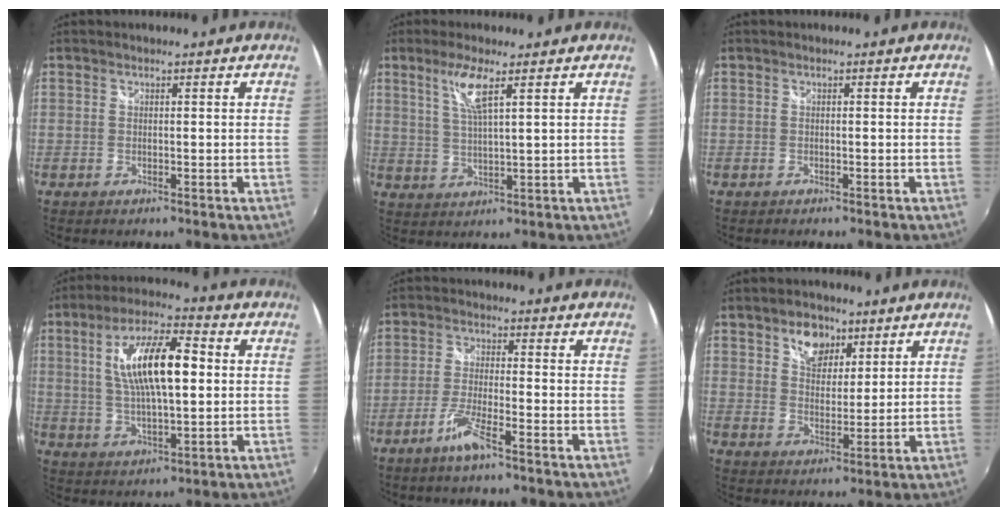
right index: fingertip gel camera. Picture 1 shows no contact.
{"total": 5.7, "force": [3.0, 0.4, 4.9], "torque": [-0.100, -0.003, 0.061]}
{"total": 0.5, "force": [-0.5, 0.0, 0.0], "torque": [-0.003, -0.004, -0.010]}
{"total": 14.4, "force": [2.4, 4.8, 13.4], "torque": [-0.242, 0.013, 0.043]}
{"total": 5.3, "force": [-3.7, 0.0, 3.8], "torque": [-0.090, -0.002, -0.074]}
{"total": 7.3, "force": [4.2, 4.9, 3.6], "torque": [-0.050, 0.009, 0.070]}